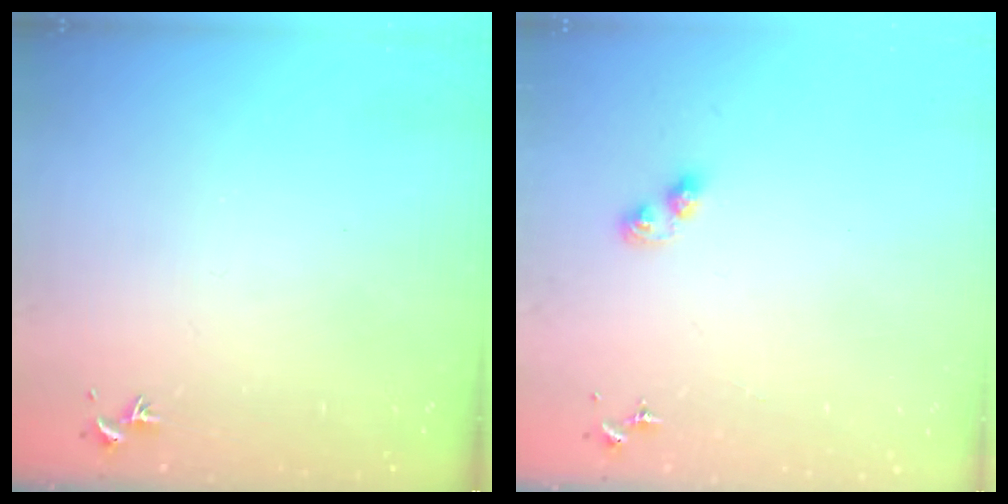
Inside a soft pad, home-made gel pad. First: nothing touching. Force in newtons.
{"total": 2.6, "press": 2.6, "slide": 0.4}